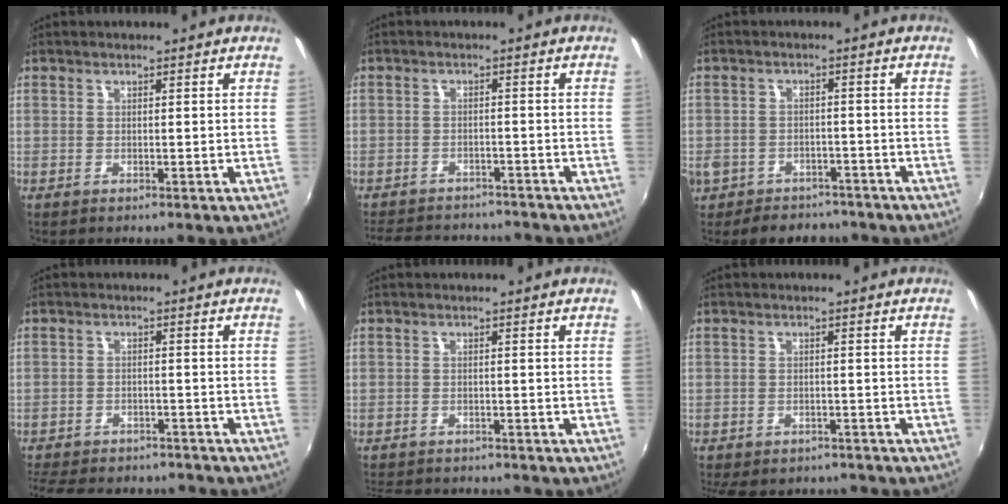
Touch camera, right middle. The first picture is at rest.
{"total": 12.1, "force": [-10.6, 4.4, 4.0], "torque": [-0.102, 0.013, -0.148]}
{"total": 9.9, "force": [-7.0, 6.4, 2.8], "torque": [-0.086, 0.013, -0.094]}
{"total": 14.8, "force": [-12.5, 5.8, 5.5], "torque": [-0.140, 0.003, -0.175]}
{"total": 7.9, "force": [-7.2, 1.9, 2.7], "torque": [-0.069, -0.015, -0.107]}
{"total": 9.1, "force": [-7.7, 3.4, 3.5], "torque": [-0.081, -0.019, -0.105]}